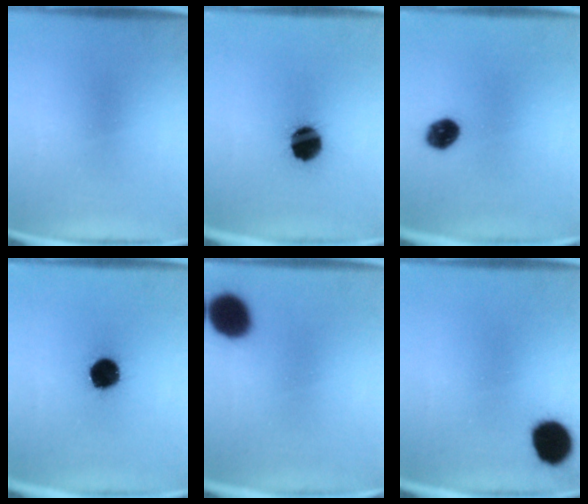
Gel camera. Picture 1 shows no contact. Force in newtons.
{"total": 12.5}
{"total": 6.2}
{"total": 12.9}
{"total": 12.3}
{"total": 9.8}